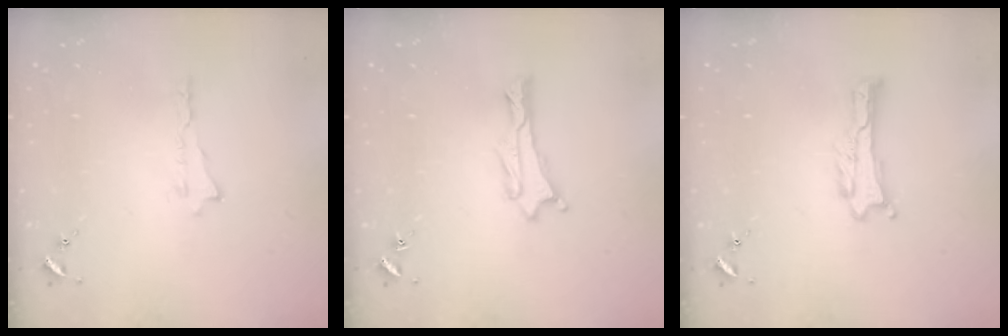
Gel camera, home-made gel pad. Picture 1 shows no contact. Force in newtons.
{"total": 0.8, "press": 0.7, "slide": 0.1}
{"total": 0.0}